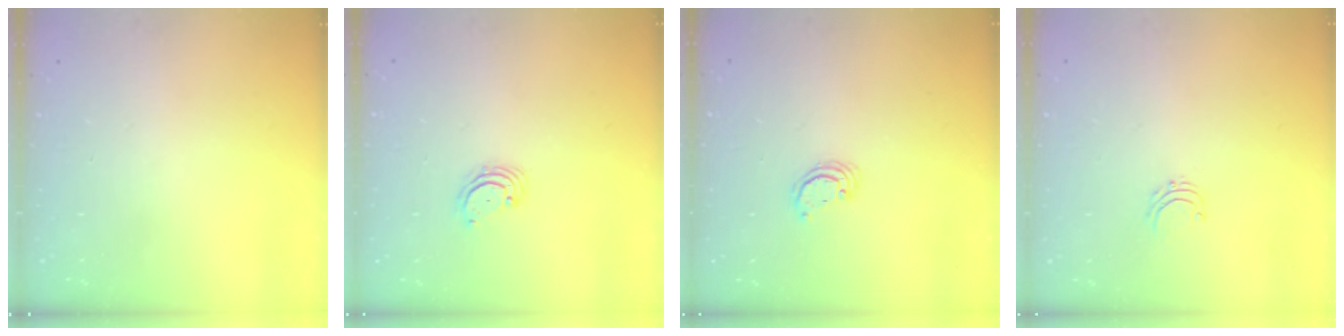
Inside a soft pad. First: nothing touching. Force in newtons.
{"total": 2.6, "press": 2.6, "slide": 0.3}
{"total": 2.6, "press": 2.6, "slide": 0.2}
{"total": 3.7, "press": 3.7, "slide": 0.3}